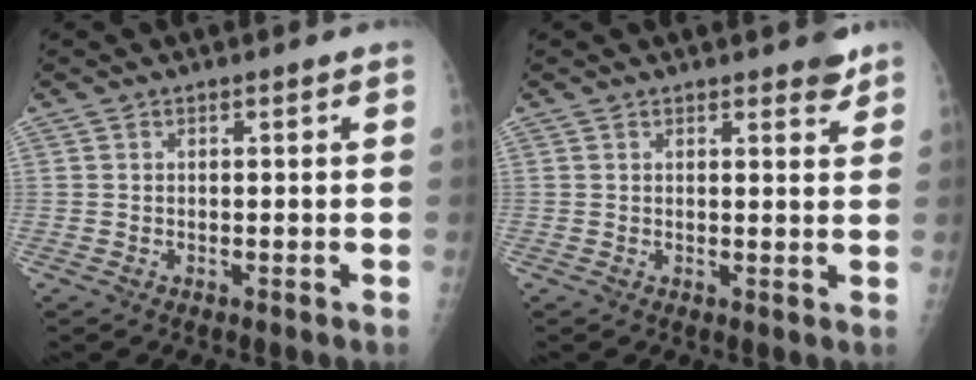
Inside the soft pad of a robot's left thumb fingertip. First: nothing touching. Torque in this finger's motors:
{"motor_torque": [2.88, 2.16, 0.47, 0.03, -0.01]}